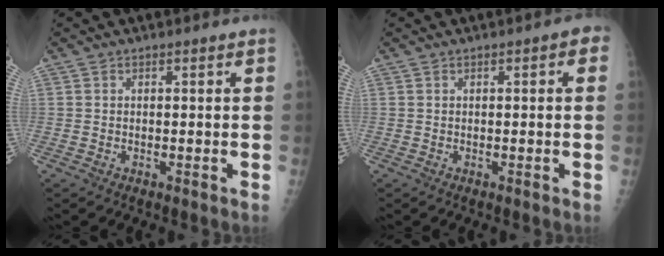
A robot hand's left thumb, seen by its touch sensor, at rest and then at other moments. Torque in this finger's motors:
{"motor_torque": [-0.31, -0.17, 0.18, 0.10, 0.04]}